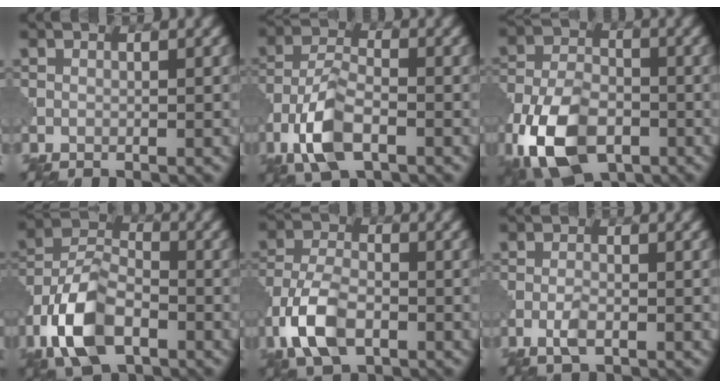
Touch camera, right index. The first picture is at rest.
{"total": 6.1, "force": [-3.0, 2.7, 4.6], "torque": [-0.096, -0.002, -0.066]}
{"total": 11.0, "force": [-5.4, 6.1, 7.4], "torque": [-0.167, -0.019, -0.109]}
{"total": 8.7, "force": [-4.2, 4.6, 6.1], "torque": [-0.130, 0.003, -0.092]}
{"total": 6.5, "force": [-3.0, 3.5, 4.6], "torque": [-0.100, 0.000, -0.069]}
{"total": 1.8, "force": [-0.8, 0.7, 1.5], "torque": [-0.031, 0.000, -0.019]}